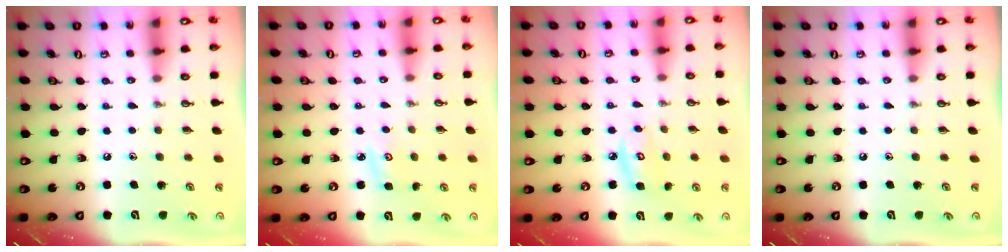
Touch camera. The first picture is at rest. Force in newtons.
{"total": 3.5, "press": 3.4, "slide": 0.4}
{"total": 5.5, "press": 5.5, "slide": 0.4}
{"total": 0.0}